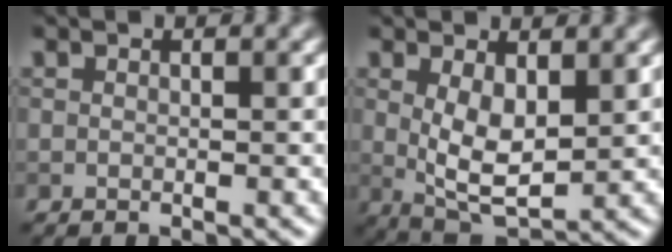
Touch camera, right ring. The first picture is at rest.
{"total": 5.0, "force": [0.8, 2.4, 4.4], "torque": [-0.091, -0.009, 0.021]}